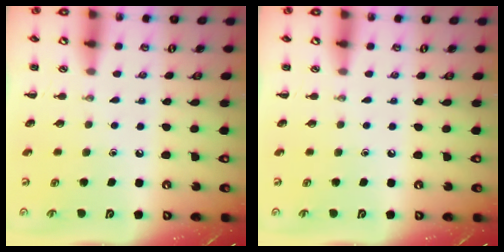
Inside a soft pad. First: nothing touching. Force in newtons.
{"total": 0.0}